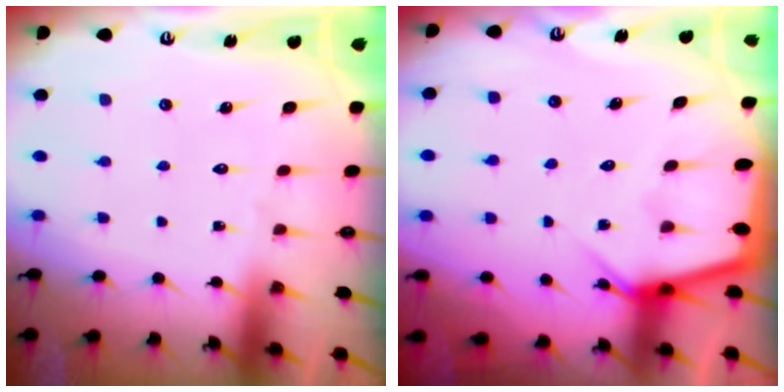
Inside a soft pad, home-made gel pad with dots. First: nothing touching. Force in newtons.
{"total": 5.1, "press": 5.1, "slide": 0.5}